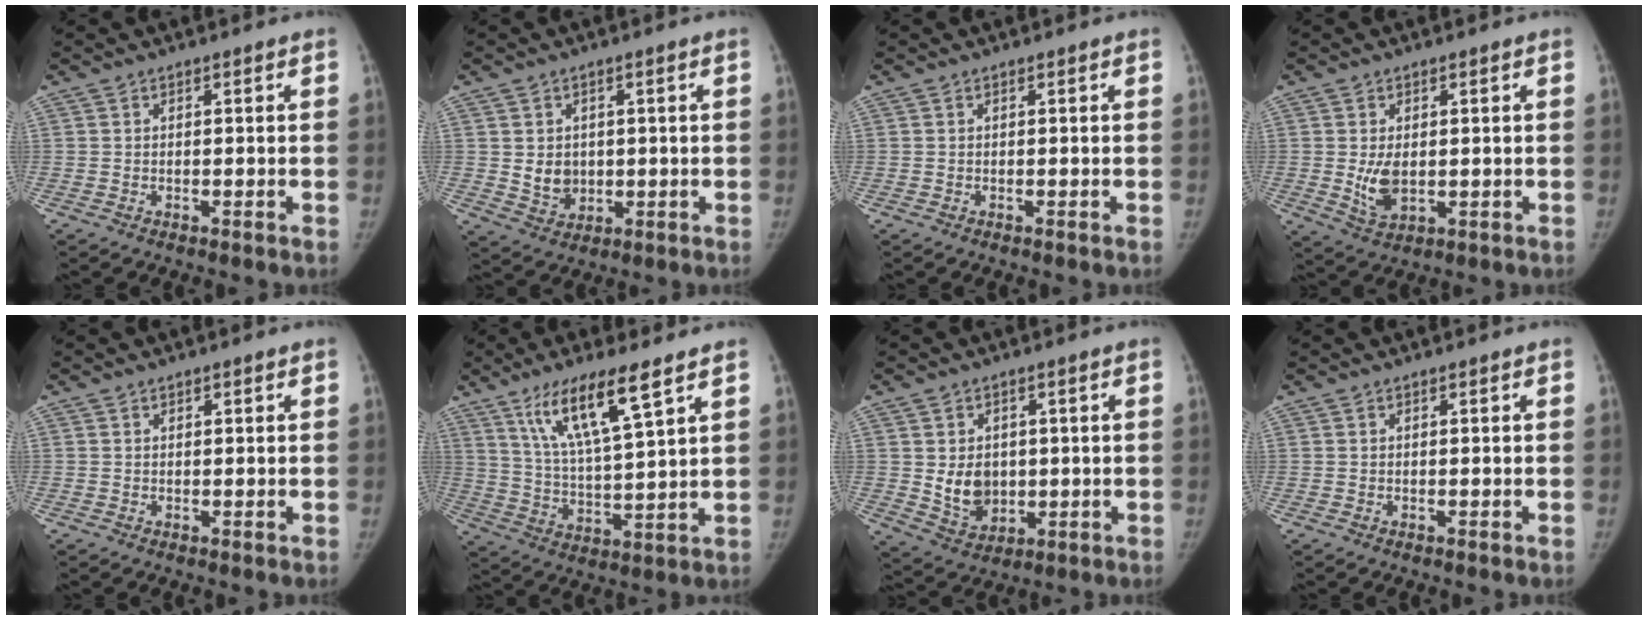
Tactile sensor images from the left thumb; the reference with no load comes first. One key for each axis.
{"total": 5.3, "fx": 0.4, "fy": 4.5, "fz": 2.8, "tx": -0.024, "ty": -0.008, "tz": 0.020}
{"total": 0.0}
{"total": 5.4, "fx": 0.0, "fy": 3.4, "fz": 4.3, "tx": -0.073, "ty": -0.013, "tz": 0.011}
{"total": 0.7, "fx": 0.3, "fy": 0.6, "fz": 0.2, "tx": 0.007, "ty": 0.001, "tz": 0.003}
{"total": 13.3, "fx": 7.9, "fy": 2.2, "fz": 10.5, "tx": -0.190, "ty": -0.034, "tz": 0.154}
{"total": 7.8, "fx": 0.3, "fy": 6.2, "fz": 4.7, "tx": -0.050, "ty": -0.011, "tz": 0.023}
{"total": 0.0}